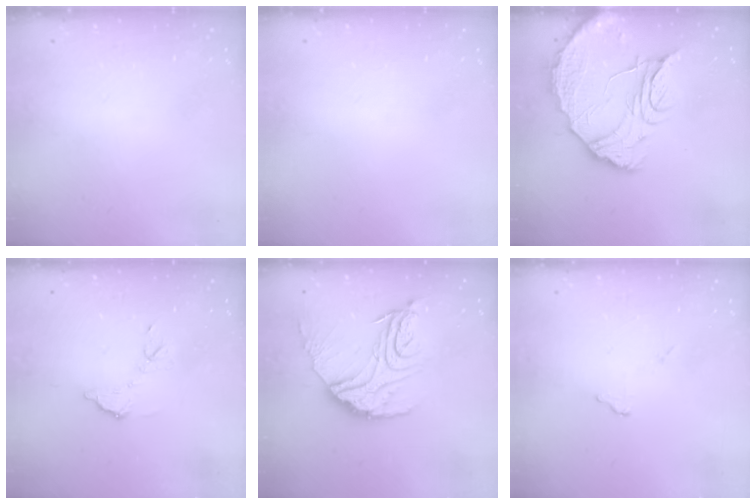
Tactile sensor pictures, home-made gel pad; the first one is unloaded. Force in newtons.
{"total": 0.0}
{"total": 15.0, "press": 14.9, "slide": 1.3}
{"total": 8.2, "press": 8.2, "slide": 0.4}
{"total": 17.3, "press": 17.2, "slide": 1.5}
{"total": 5.6, "press": 5.6, "slide": 0.2}